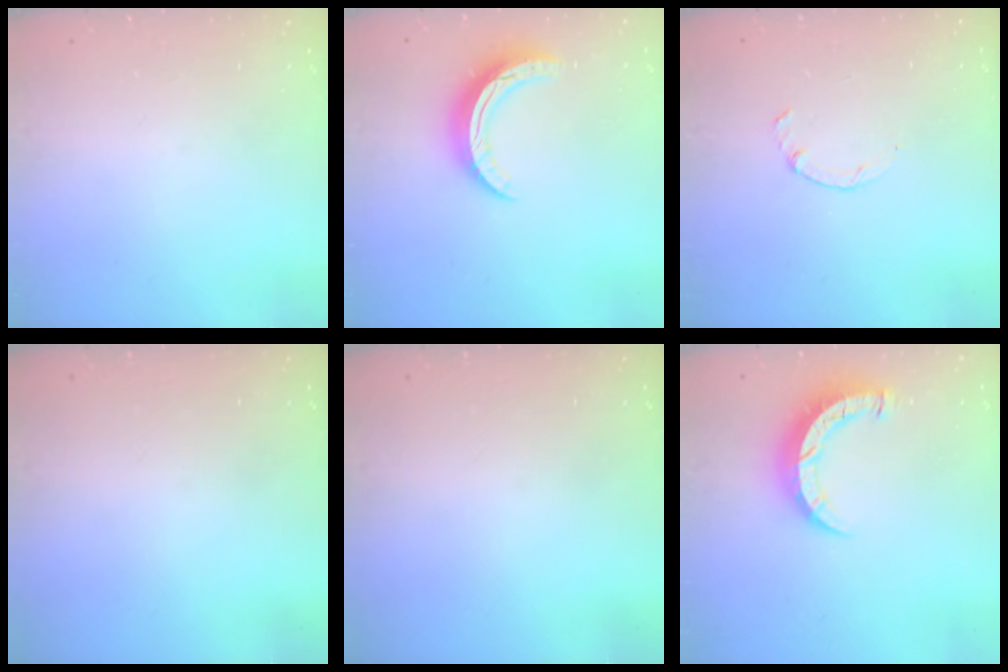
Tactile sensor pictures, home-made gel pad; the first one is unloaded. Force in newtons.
{"total": 9.9, "press": 9.9, "slide": 0.2}
{"total": 1.5, "press": 1.4, "slide": 0.3}
{"total": 0.0}
{"total": 0.0}
{"total": 8.7, "press": 8.6, "slide": 0.5}